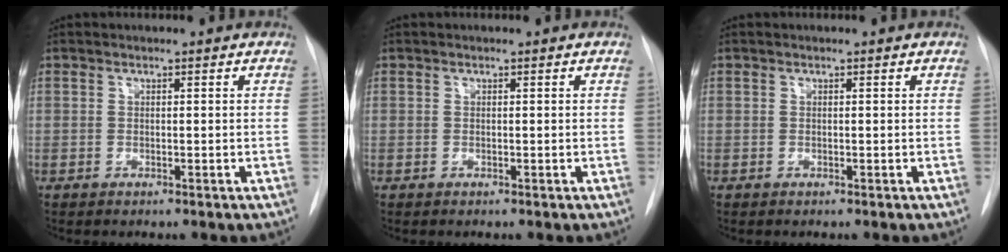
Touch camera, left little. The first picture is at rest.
{"total": 0.0}
{"total": 0.0}